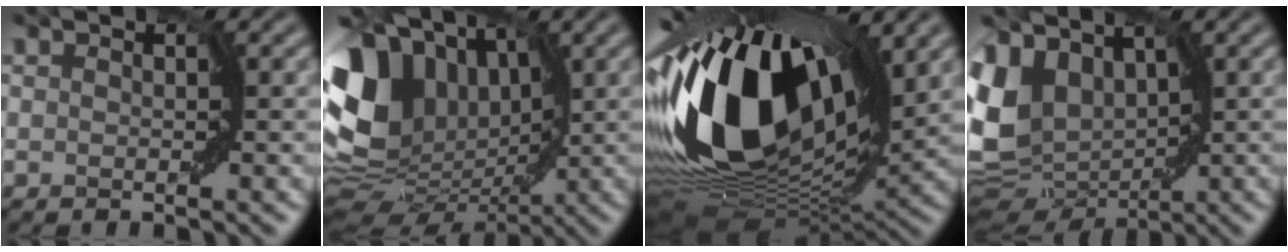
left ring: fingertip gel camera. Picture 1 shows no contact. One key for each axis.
{"total": 10.9, "fx": 1.9, "fy": 8.0, "fz": 7.2, "tx": -0.165, "ty": 0.004, "tz": 0.041}
{"total": 15.6, "fx": 3.0, "fy": 8.4, "fz": 12.8, "tx": -0.272, "ty": 0.013, "tz": 0.049}
{"total": 10.2, "fx": 2.1, "fy": 7.7, "fz": 6.4, "tx": -0.165, "ty": -0.010, "tz": 0.075}